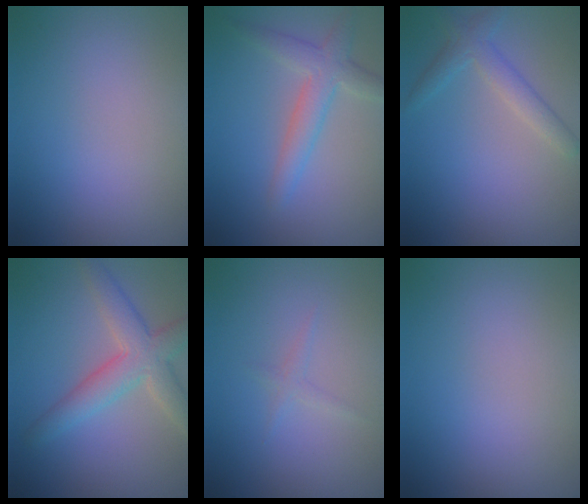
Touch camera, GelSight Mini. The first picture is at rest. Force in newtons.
{"total": 3.3, "press": 3.3, "slide": 0.2}
{"total": 2.4, "press": 2.4, "slide": 0.2}
{"total": 4.6, "press": 4.6, "slide": 0.2}
{"total": 0.8, "press": 0.8, "slide": 0.0}
{"total": 0.0}